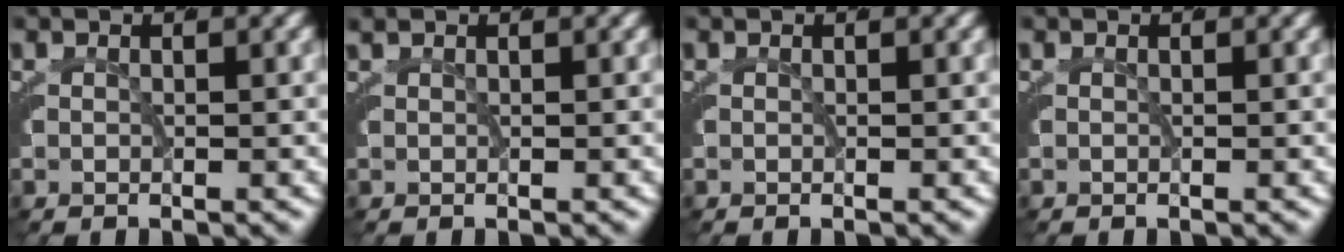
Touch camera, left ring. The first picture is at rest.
{"total": 0.8, "force": [0.7, -0.1, 0.2], "torque": [-0.002, 0.003, 0.015]}
{"total": 0.0}
{"total": 0.0}